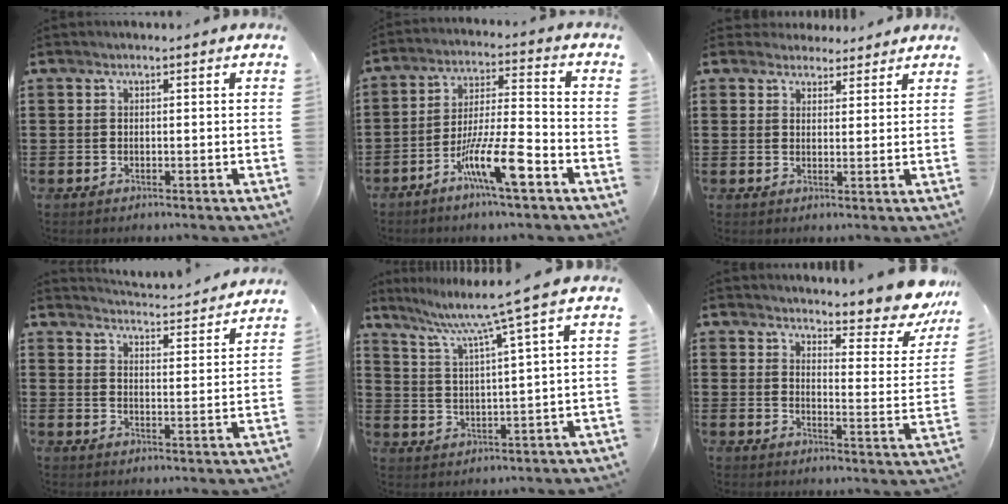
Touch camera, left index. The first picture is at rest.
{"total": 11.4, "force": [-6.5, 1.9, 9.2], "torque": [-0.185, 0.000, -0.125]}
{"total": 3.4, "force": [3.1, 1.4, 0.0], "torque": [-0.003, -0.004, 0.058]}
{"total": 3.6, "force": [3.5, -0.6, 0.2], "torque": [-0.015, -0.037, 0.055]}
{"total": 7.4, "force": [5.2, -1.4, 5.0], "torque": [-0.114, -0.033, 0.082]}
{"total": 6.4, "force": [5.9, 0.7, 2.3], "torque": [-0.040, -0.052, 0.099]}